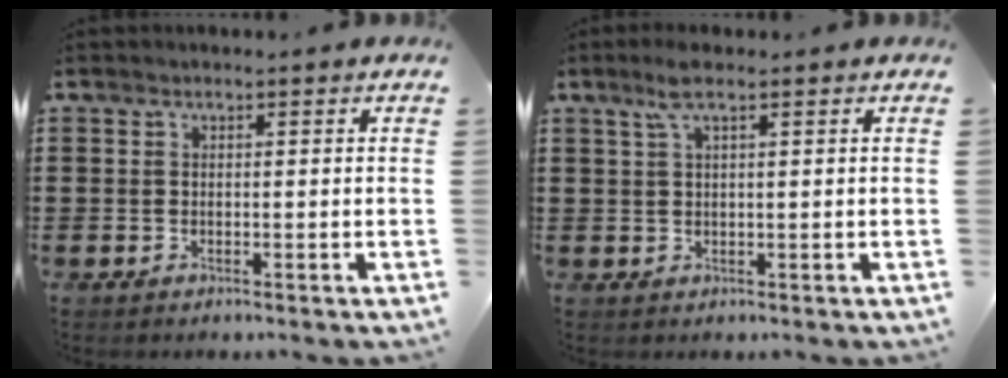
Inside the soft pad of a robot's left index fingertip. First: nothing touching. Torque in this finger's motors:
{"motor_torque": [0.78, -0.46, 0.35, 0.10]}